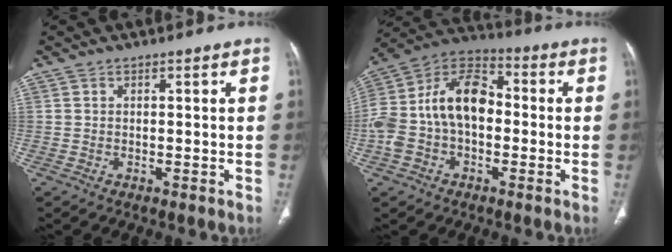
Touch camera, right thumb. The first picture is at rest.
{"total": 17.2, "force": [-1.0, 11.2, 13.1], "torque": [-0.240, 0.048, -0.028]}